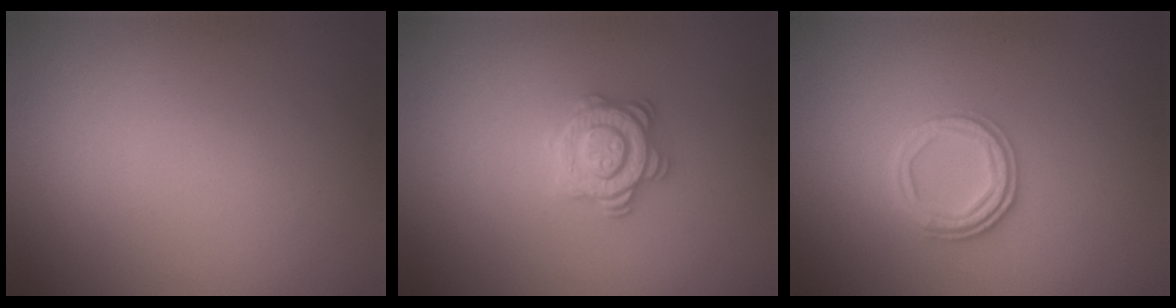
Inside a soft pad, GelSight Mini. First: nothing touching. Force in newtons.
{"total": 2.8, "press": 2.8, "slide": 0.2}
{"total": 2.5, "press": 2.4, "slide": 0.6}